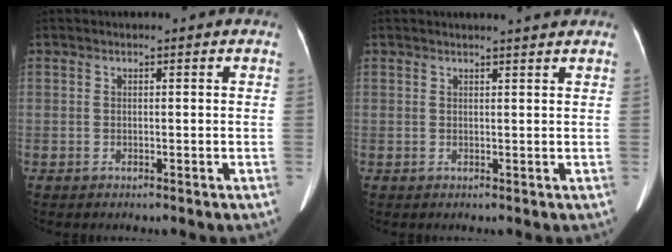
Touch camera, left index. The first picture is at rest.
{"total": 3.5, "force": [3.3, -0.4, 1.2], "torque": [-0.016, 0.006, 0.038]}